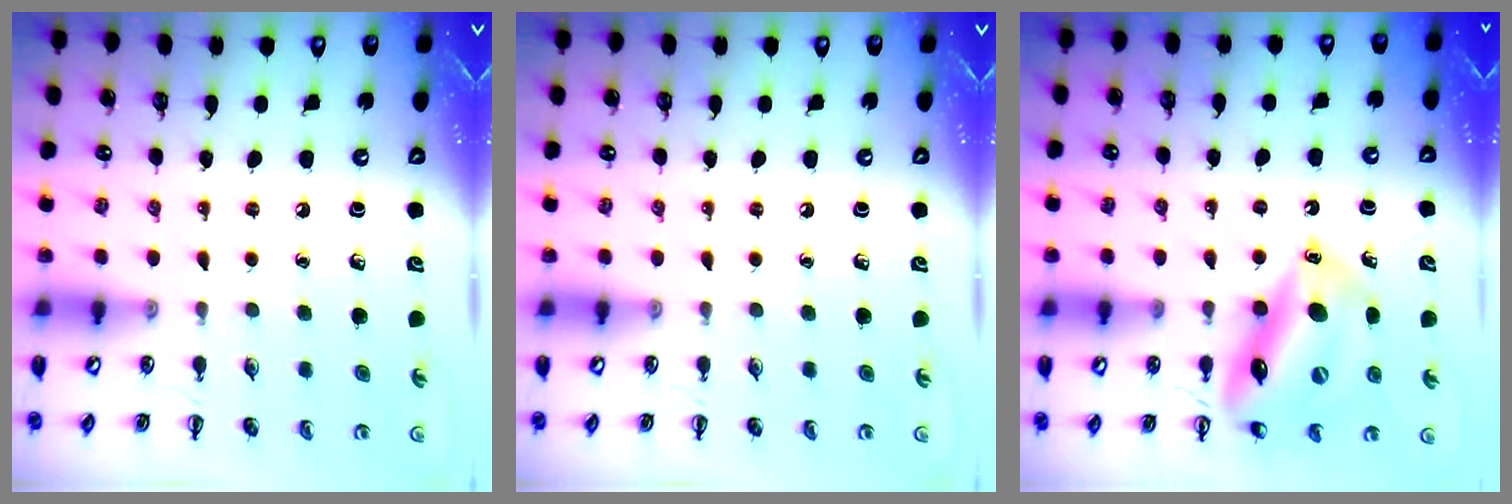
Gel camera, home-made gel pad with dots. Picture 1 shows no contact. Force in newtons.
{"total": 0.0}
{"total": 16.6, "press": 16.0, "slide": 4.3}